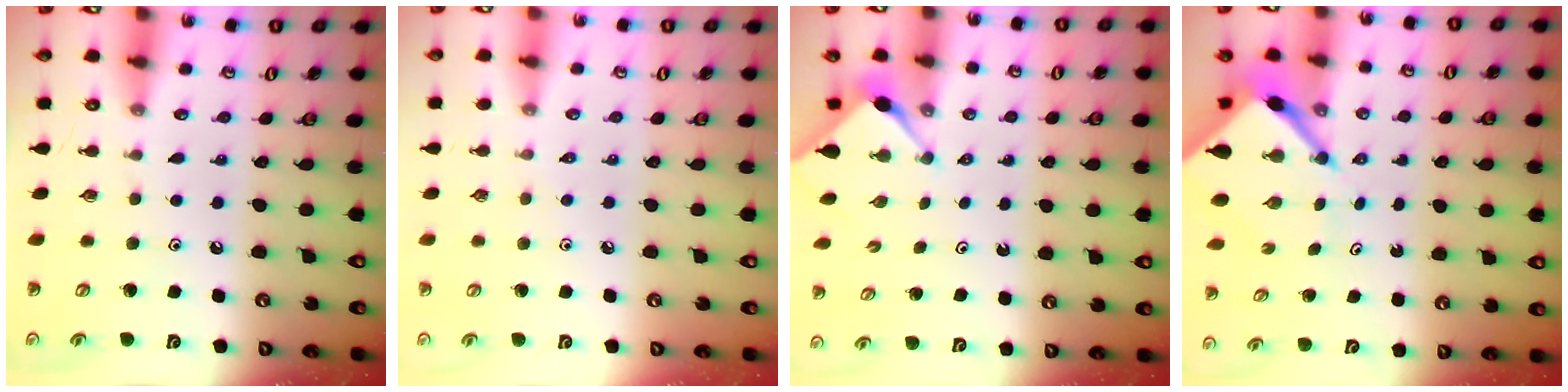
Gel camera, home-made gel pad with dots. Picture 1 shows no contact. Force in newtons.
{"total": 0.6, "press": 0.6, "slide": 0.3}
{"total": 3.0, "press": 3.0, "slide": 0.4}
{"total": 6.4, "press": 6.4, "slide": 0.6}